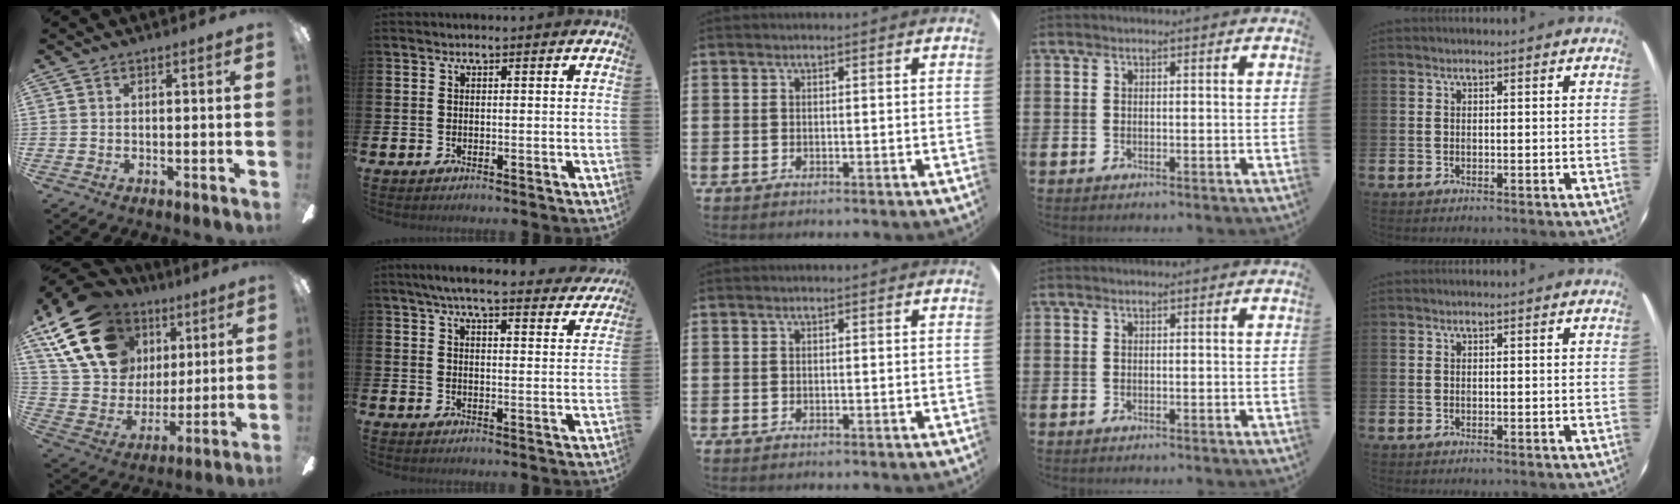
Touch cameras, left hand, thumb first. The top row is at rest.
{"thumb": {"total": 22.4, "force": [10.8, 15.9, 11.5], "torque": [-0.241, -0.033, 0.208]}, "index": {"total": 6.2, "force": [5.7, 0.6, 2.2], "torque": [-0.051, -0.029, 0.099]}}